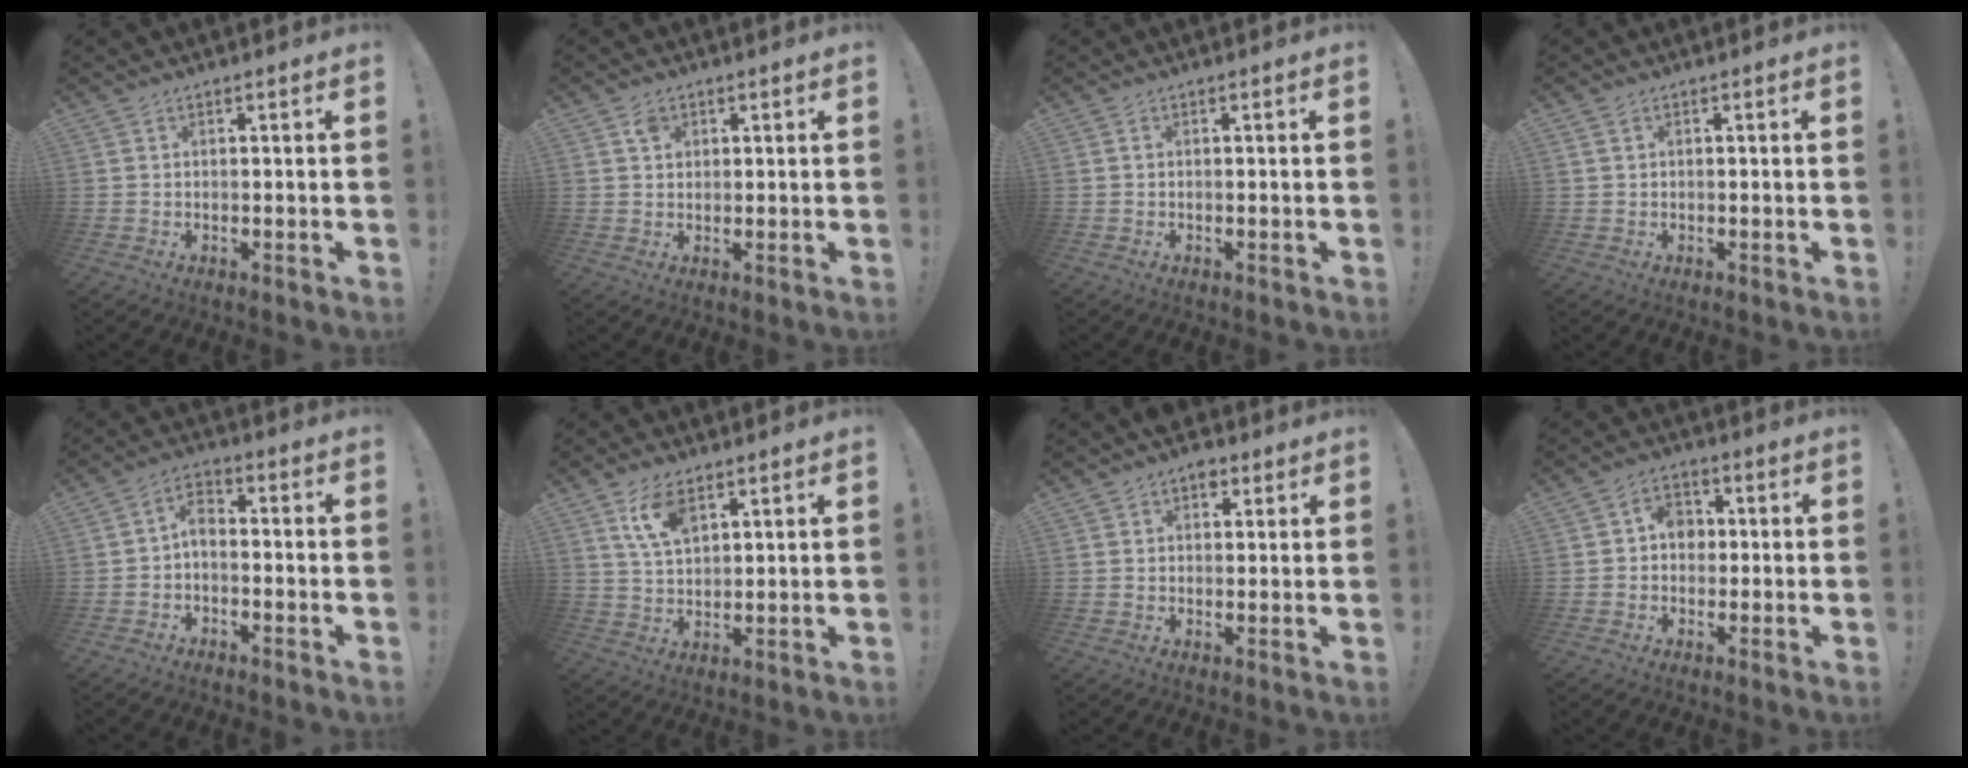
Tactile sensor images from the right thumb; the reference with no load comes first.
{"total": 3.6, "force": [1.8, 2.8, 1.4], "torque": [-0.017, 0.000, 0.031]}
{"total": 0.0}
{"total": 1.0, "force": [0.4, 0.8, 0.5], "torque": [-0.009, 0.004, 0.008]}
{"total": 4.3, "force": [-1.3, 2.7, 3.2], "torque": [-0.063, 0.006, -0.025]}
{"total": 8.9, "force": [4.9, 4.2, 6.1], "torque": [-0.112, -0.010, 0.092]}
{"total": 4.9, "force": [2.9, 3.5, 1.8], "torque": [-0.011, -0.012, 0.048]}
{"total": 6.0, "force": [0.0, 5.0, 3.3], "torque": [-0.058, 0.016, 0.002]}